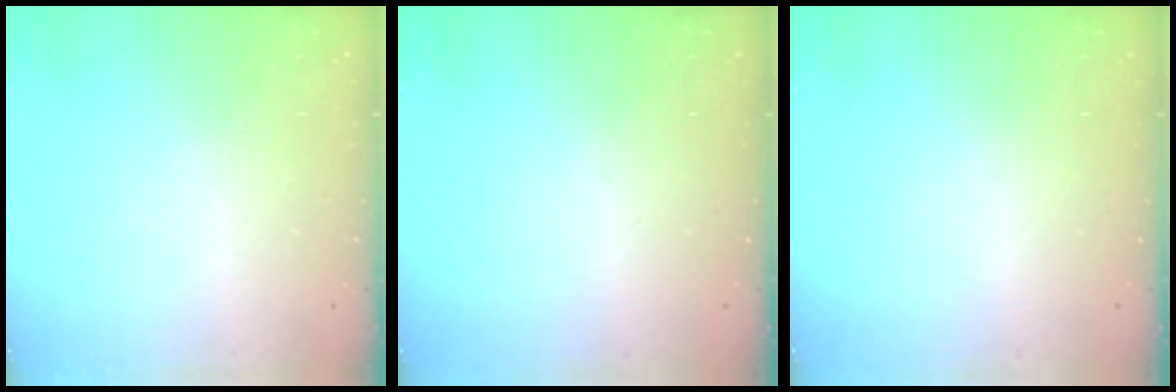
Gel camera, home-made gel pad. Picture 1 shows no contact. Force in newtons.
{"total": 0.0}
{"total": 0.0}